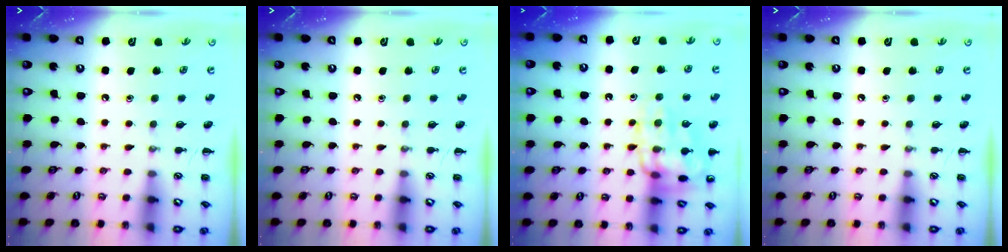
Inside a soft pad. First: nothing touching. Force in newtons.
{"total": 0.0}
{"total": 16.1, "press": 16.1, "slide": 1.0}
{"total": 0.0}